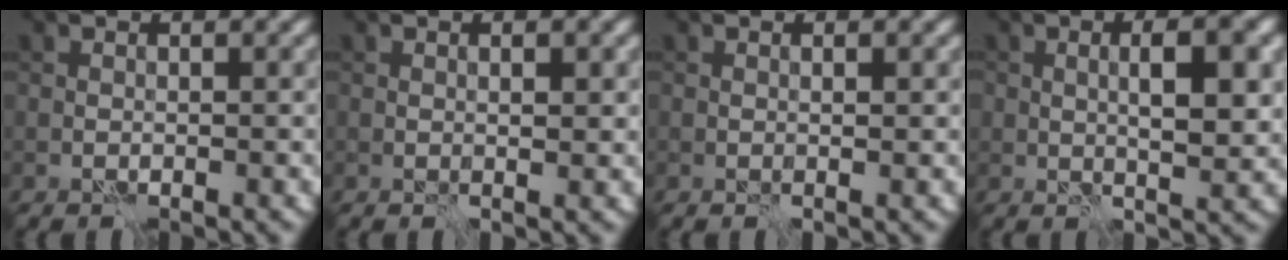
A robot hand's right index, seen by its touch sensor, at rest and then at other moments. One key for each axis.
{"total": 1.4, "fx": 0.3, "fy": 0.3, "fz": 1.3, "tx": -0.020, "ty": 0.000, "tz": 0.004}
{"total": 0.7, "fx": 0.1, "fy": 0.1, "fz": 0.7, "tx": -0.010, "ty": 0.000, "tz": 0.001}
{"total": 4.5, "fx": 0.6, "fy": 1.5, "fz": 4.2, "tx": -0.070, "ty": 0.002, "tz": 0.012}